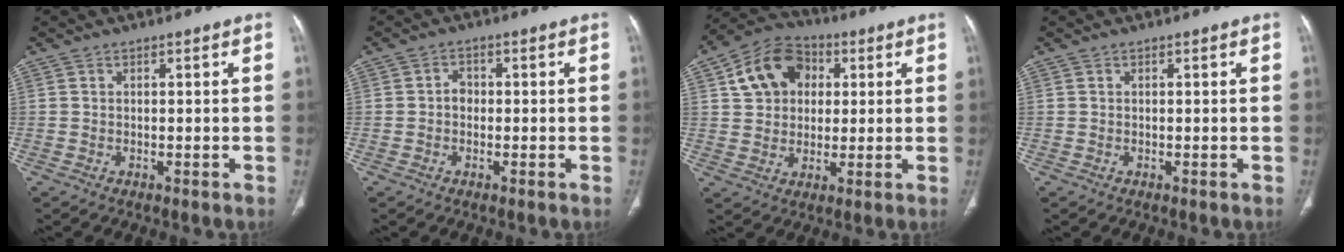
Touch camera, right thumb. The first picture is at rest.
{"total": 2.0, "force": [-0.3, 1.7, 1.1], "torque": [-0.001, 0.009, -0.011]}
{"total": 12.7, "force": [3.7, 9.8, 7.1], "torque": [-0.095, 0.007, 0.055]}
{"total": 0.0}